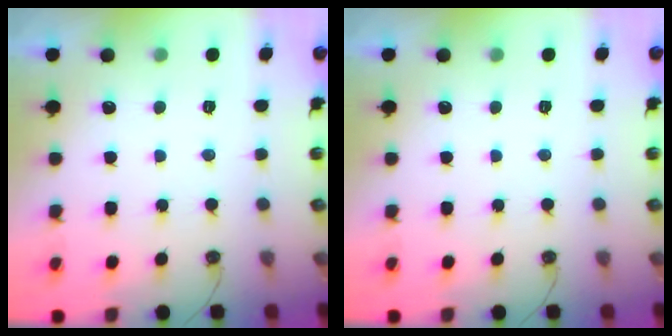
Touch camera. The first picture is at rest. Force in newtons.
{"total": 0.0}